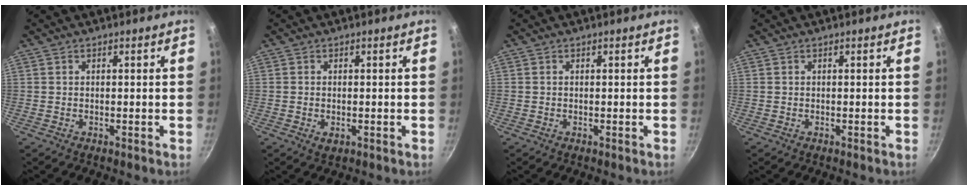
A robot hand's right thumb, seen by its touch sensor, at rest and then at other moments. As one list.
[{"total": 1.8, "force": [-0.4, 1.1, 1.4], "torque": [-0.023, -0.004, -0.006]}, {"total": 0.0}, {"total": 0.0}]